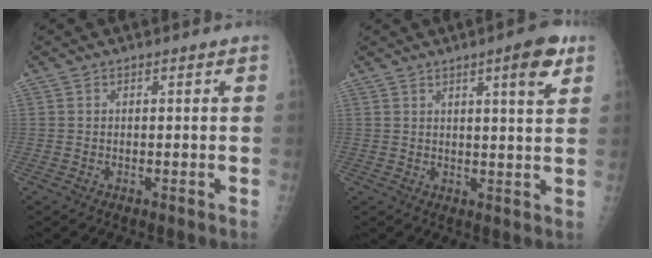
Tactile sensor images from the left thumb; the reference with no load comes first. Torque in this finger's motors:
{"motor_torque": [-0.03, 0.24, -0.03, 0.23, 0.06]}